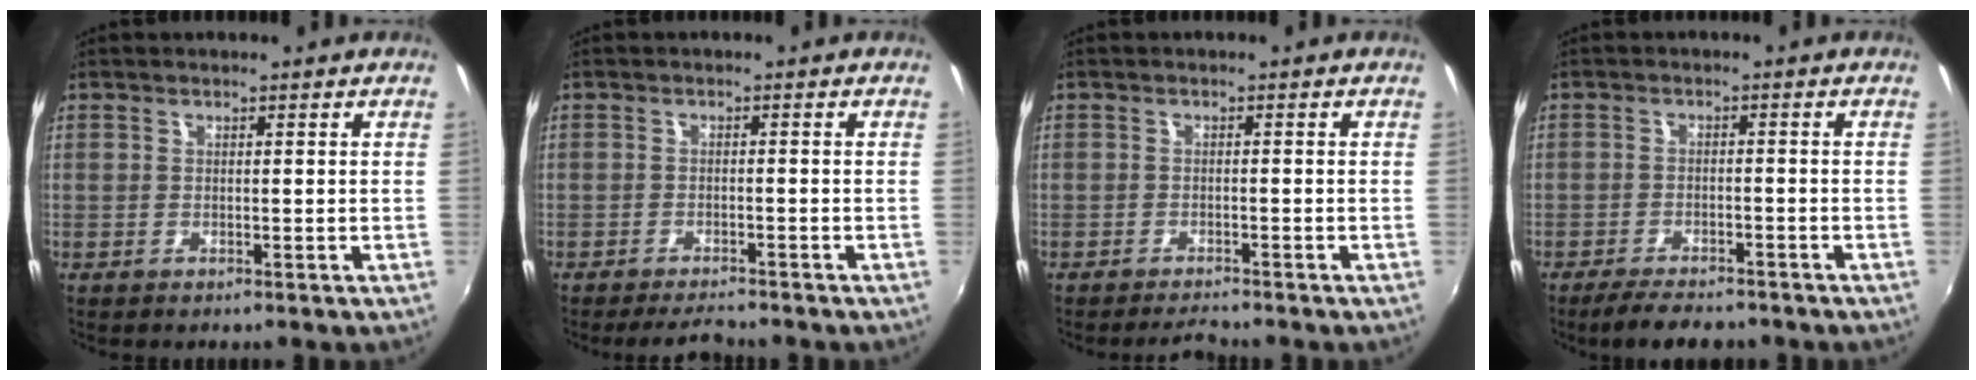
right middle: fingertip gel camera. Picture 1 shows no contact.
{"total": 4.1, "force": [-3.8, 0.6, 1.5], "torque": [-0.038, -0.008, -0.061]}
{"total": 2.3, "force": [-2.2, 0.0, 0.5], "torque": [-0.017, -0.007, -0.041]}
{"total": 7.2, "force": [-6.1, 2.1, 3.2], "torque": [-0.078, -0.011, -0.097]}